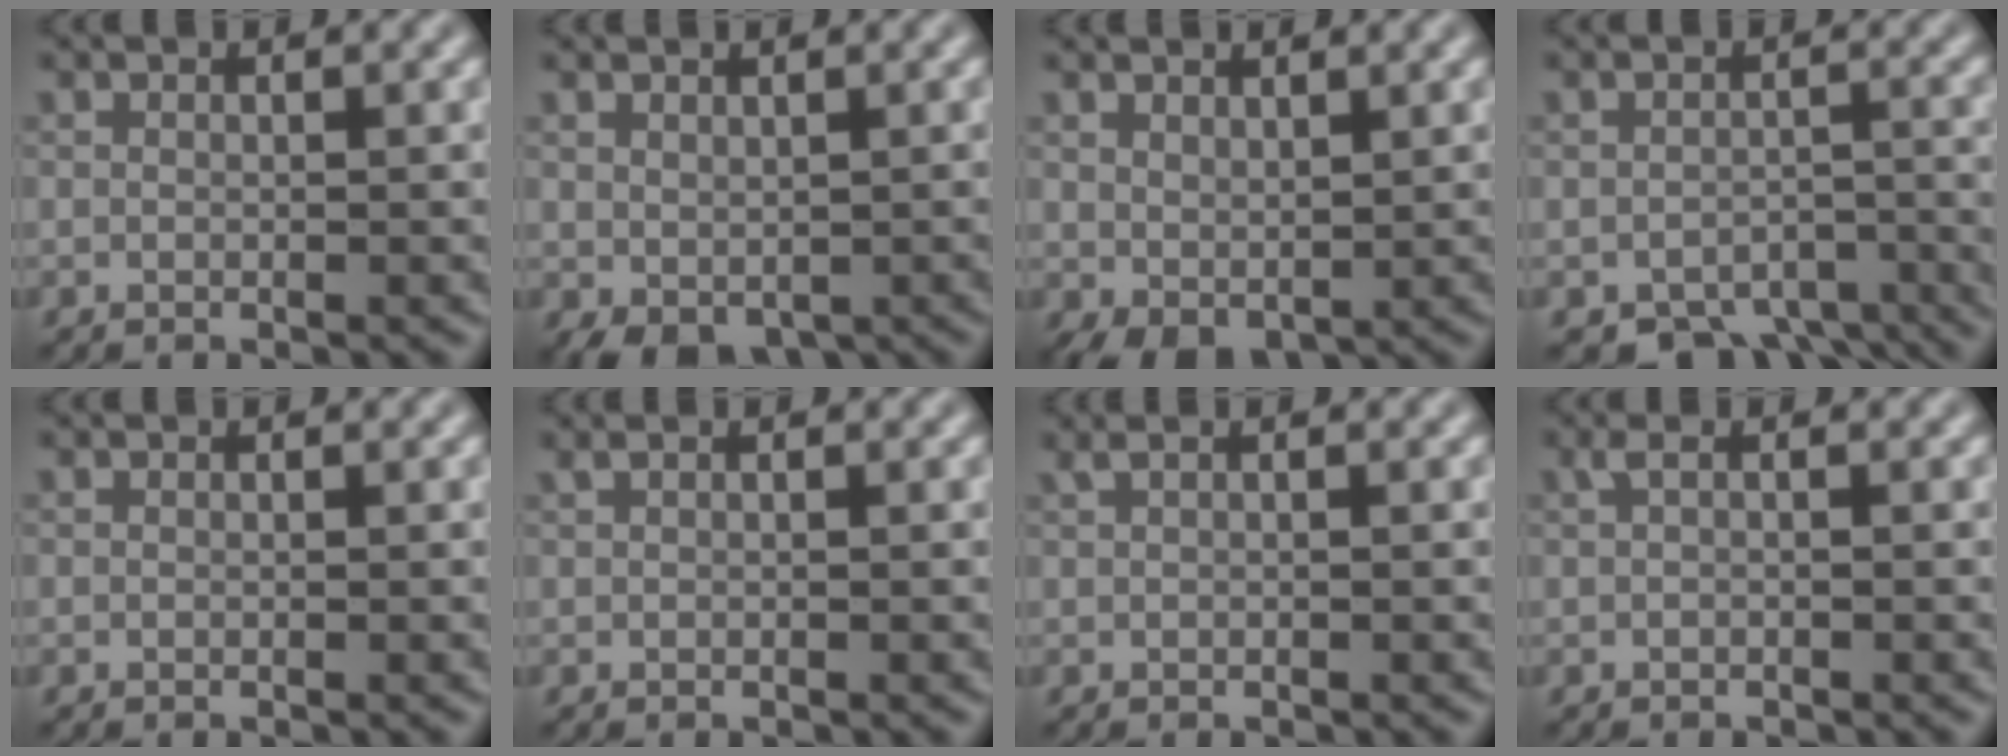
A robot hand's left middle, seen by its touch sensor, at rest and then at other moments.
{"total": 2.5, "force": [-0.5, 1.7, 1.8], "torque": [-0.034, -0.011, 0.001]}
{"total": 2.3, "force": [0.4, 1.5, 1.7], "torque": [-0.037, -0.004, 0.017]}
{"total": 6.1, "force": [-4.9, 2.7, 2.4], "torque": [-0.025, -0.022, -0.067]}
{"total": 0.0}
{"total": 0.6, "force": [0.4, 0.1, 0.5], "torque": [-0.012, 0.006, 0.005]}
{"total": 1.2, "force": [0.6, 0.4, 1.0], "torque": [-0.020, 0.005, 0.006]}
{"total": 0.9, "force": [0.2, 0.1, 0.9], "torque": [-0.021, 0.004, 0.002]}